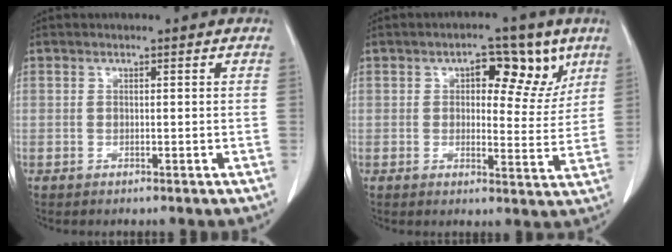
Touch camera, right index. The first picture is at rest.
{"total": 8.0, "force": [3.8, 4.1, 5.8], "torque": [-0.061, 0.008, 0.049]}